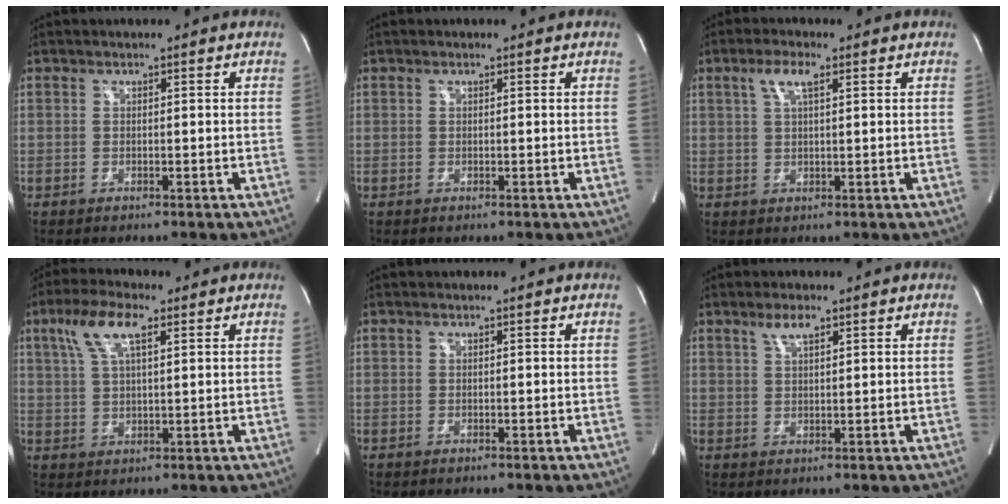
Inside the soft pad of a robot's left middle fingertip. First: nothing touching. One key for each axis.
{"total": 0.0}
{"total": 3.9, "fx": 1.8, "fy": 0.9, "fz": 3.3, "tx": -0.071, "ty": 0.010, "tz": 0.037}
{"total": 7.5, "fx": 3.6, "fy": 2.0, "fz": 6.2, "tx": -0.133, "ty": 0.020, "tz": 0.071}
{"total": 0.0}
{"total": 2.9, "fx": 1.9, "fy": 0.7, "fz": 2.1, "tx": -0.043, "ty": 0.005, "tz": 0.038}